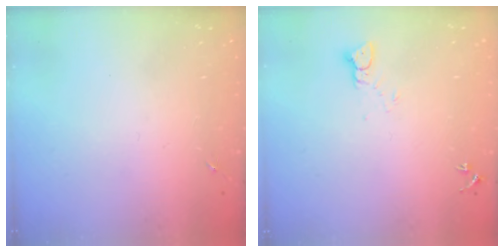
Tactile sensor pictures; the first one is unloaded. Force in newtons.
{"total": 2.6, "press": 2.6, "slide": 0.1}